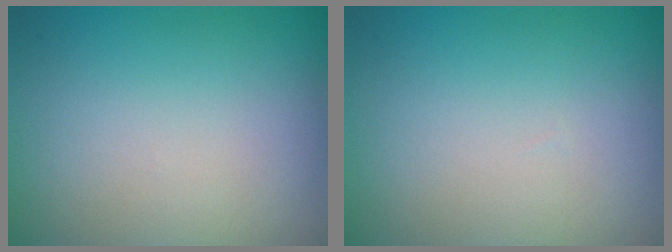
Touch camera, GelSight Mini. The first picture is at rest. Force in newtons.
{"total": 0.0}